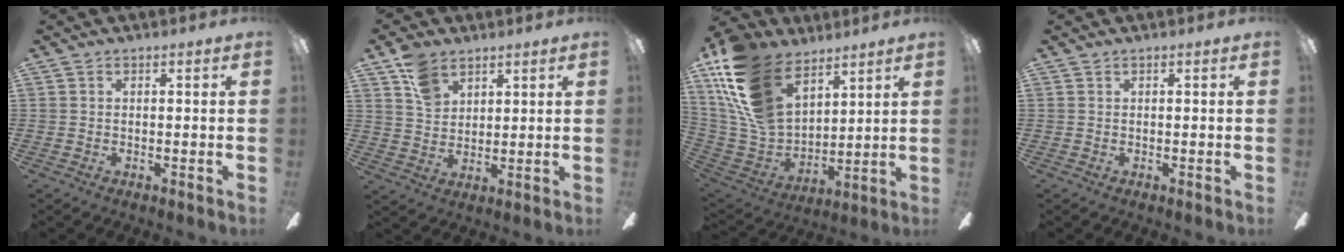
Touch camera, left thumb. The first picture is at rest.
{"total": 8.1, "force": [5.2, 5.0, 3.5], "torque": [-0.062, -0.013, 0.099]}
{"total": 21.7, "force": [12.4, 12.7, 12.5], "torque": [-0.290, -0.057, 0.231]}
{"total": 0.0}